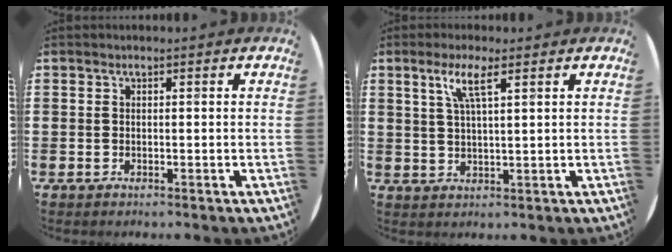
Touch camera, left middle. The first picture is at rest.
{"total": 4.5, "force": [2.6, 0.6, 3.7], "torque": [-0.079, 0.006, 0.042]}